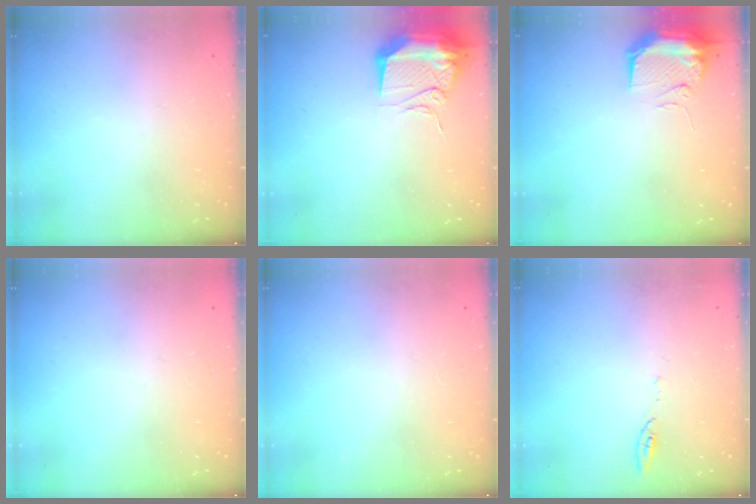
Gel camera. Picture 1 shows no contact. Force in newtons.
{"total": 12.6, "press": 12.5, "slide": 1.2}
{"total": 10.0, "press": 9.9, "slide": 1.6}
{"total": 0.0}
{"total": 0.0}
{"total": 4.8, "press": 4.8, "slide": 0.6}